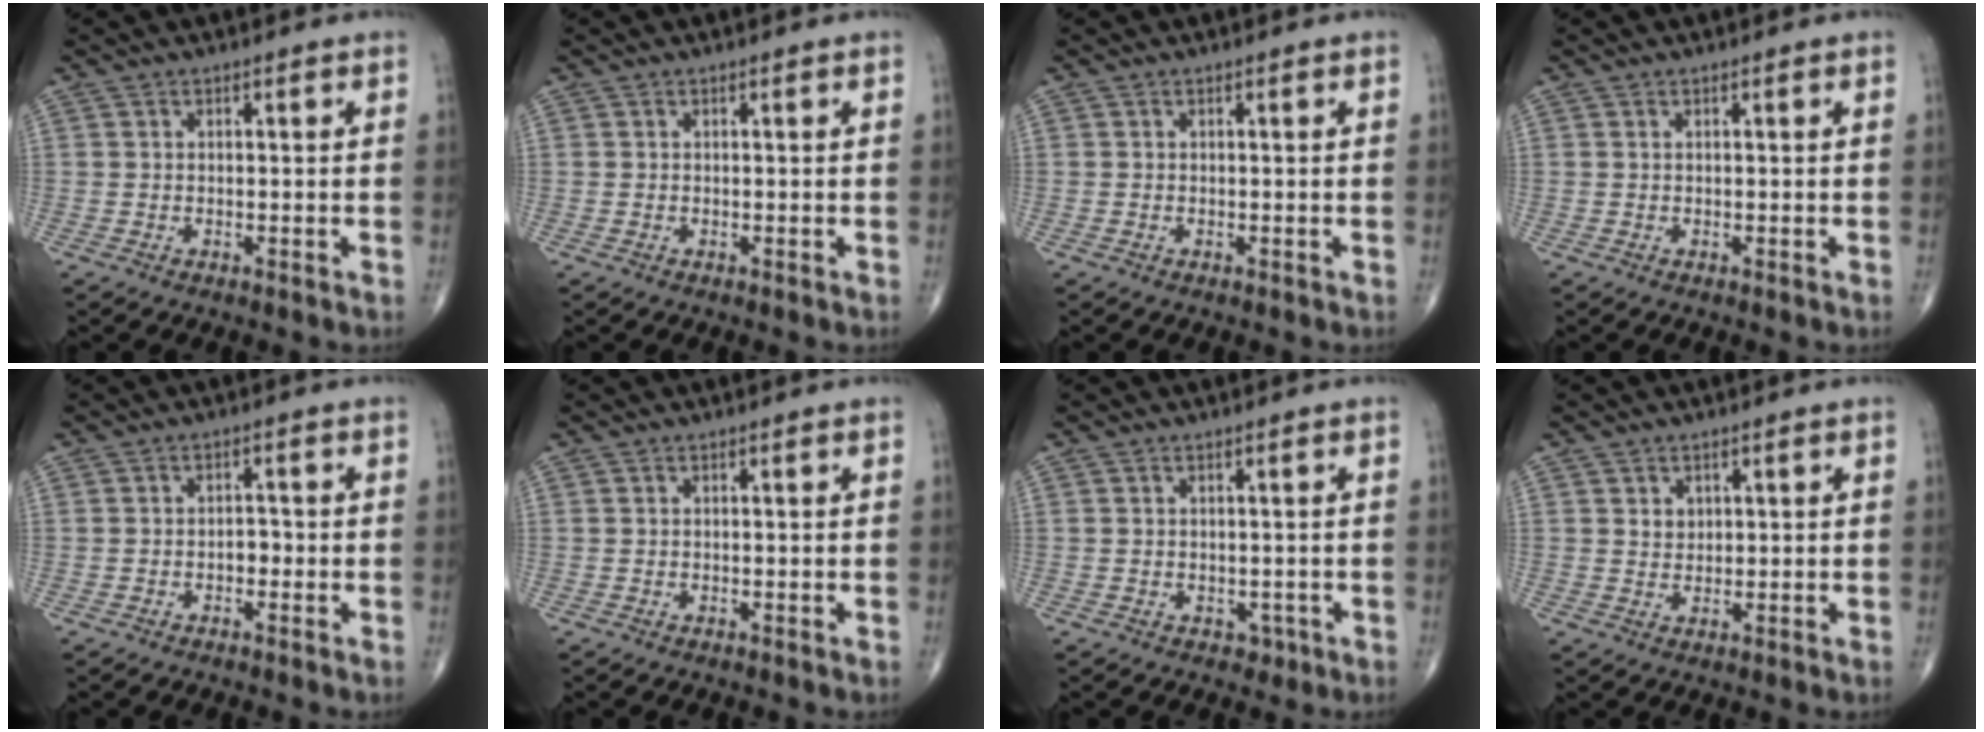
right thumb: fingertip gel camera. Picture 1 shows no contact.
{"total": 0.0}
{"total": 0.0}
{"total": 0.0}
{"total": 1.9, "force": [-0.7, 1.2, 1.2], "torque": [-0.009, 0.008, -0.015]}
{"total": 0.0}
{"total": 1.5, "force": [-0.4, 1.3, 0.6], "torque": [0.002, 0.003, -0.001]}
{"total": 2.1, "force": [0.9, 1.7, 0.8], "torque": [-0.004, -0.006, 0.016]}